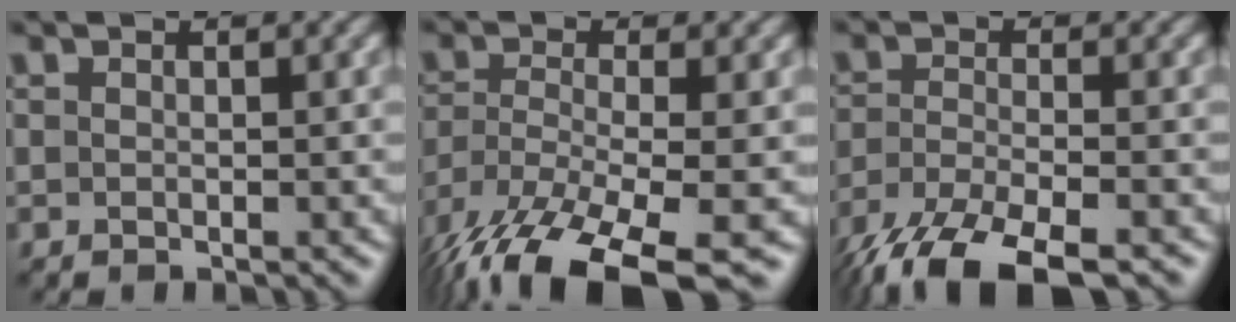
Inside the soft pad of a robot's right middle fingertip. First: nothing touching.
{"total": 10.8, "force": [-7.9, 2.7, 6.9], "torque": [-0.141, -0.020, -0.145]}
{"total": 9.3, "force": [-7.0, 2.7, 5.6], "torque": [-0.122, -0.033, -0.126]}